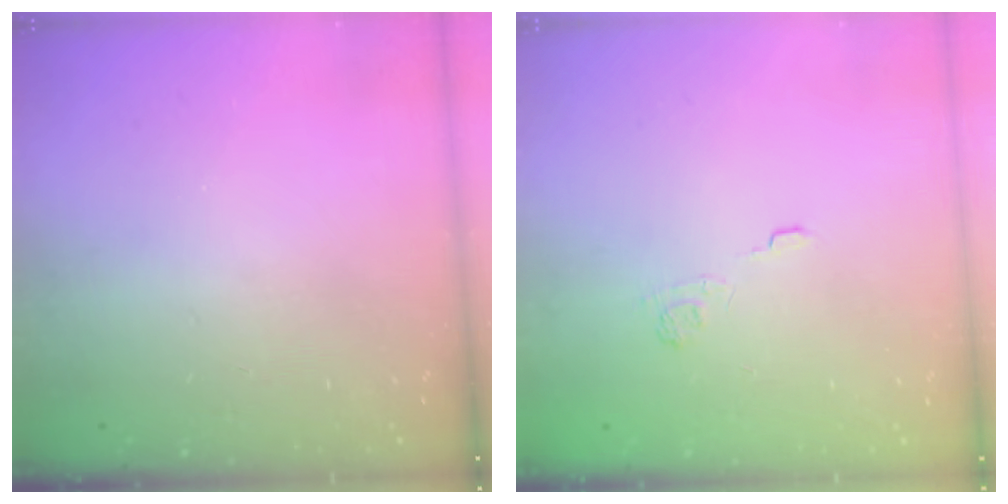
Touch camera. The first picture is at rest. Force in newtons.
{"total": 2.3, "press": 1.8, "slide": 1.3}